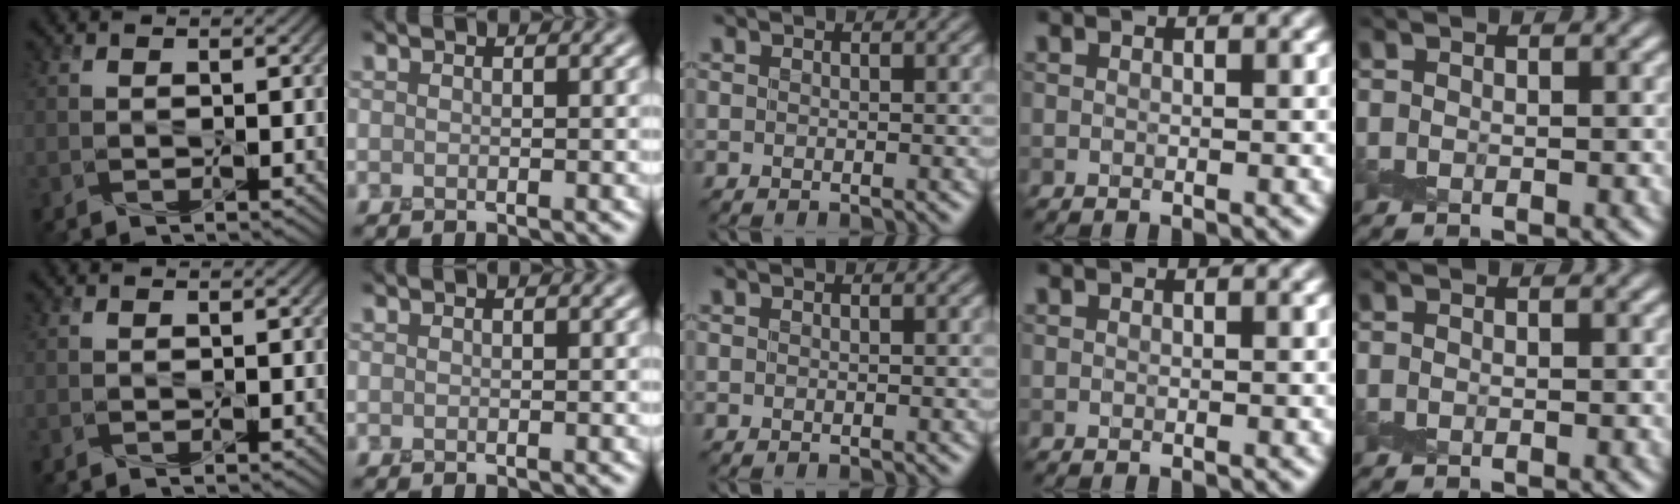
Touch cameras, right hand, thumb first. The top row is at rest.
{}